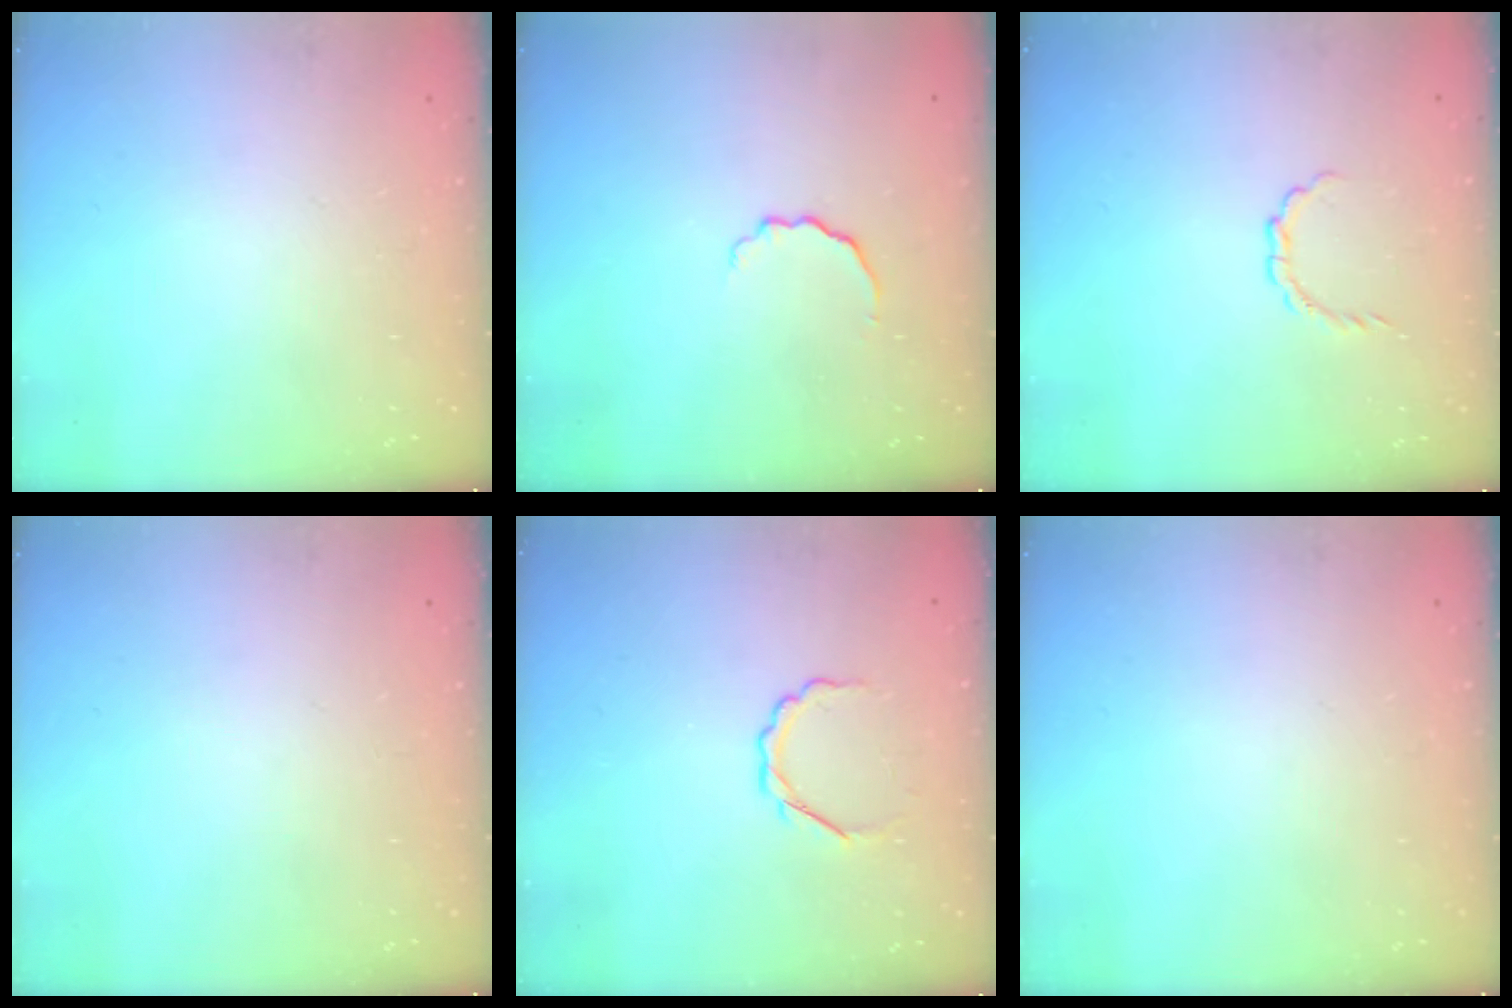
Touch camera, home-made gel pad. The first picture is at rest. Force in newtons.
{"total": 3.2, "press": 3.1, "slide": 0.8}
{"total": 3.1, "press": 3.1, "slide": 0.5}
{"total": 0.0}
{"total": 3.8, "press": 3.7, "slide": 1.2}
{"total": 0.0}